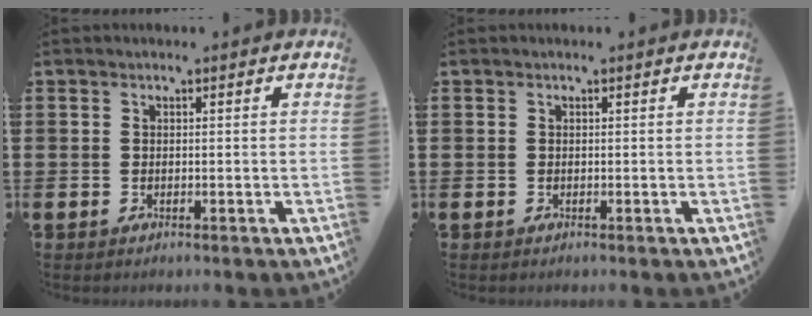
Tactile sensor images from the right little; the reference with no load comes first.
{"total": 0.0}